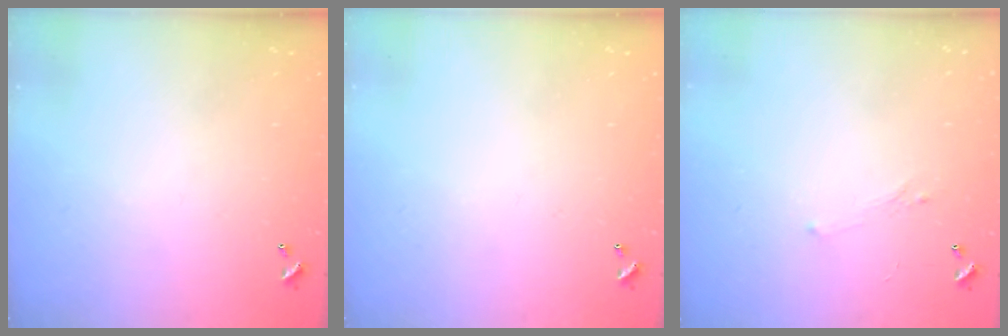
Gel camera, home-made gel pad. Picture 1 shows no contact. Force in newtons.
{"total": 0.0}
{"total": 0.8, "press": 0.6, "slide": 0.6}